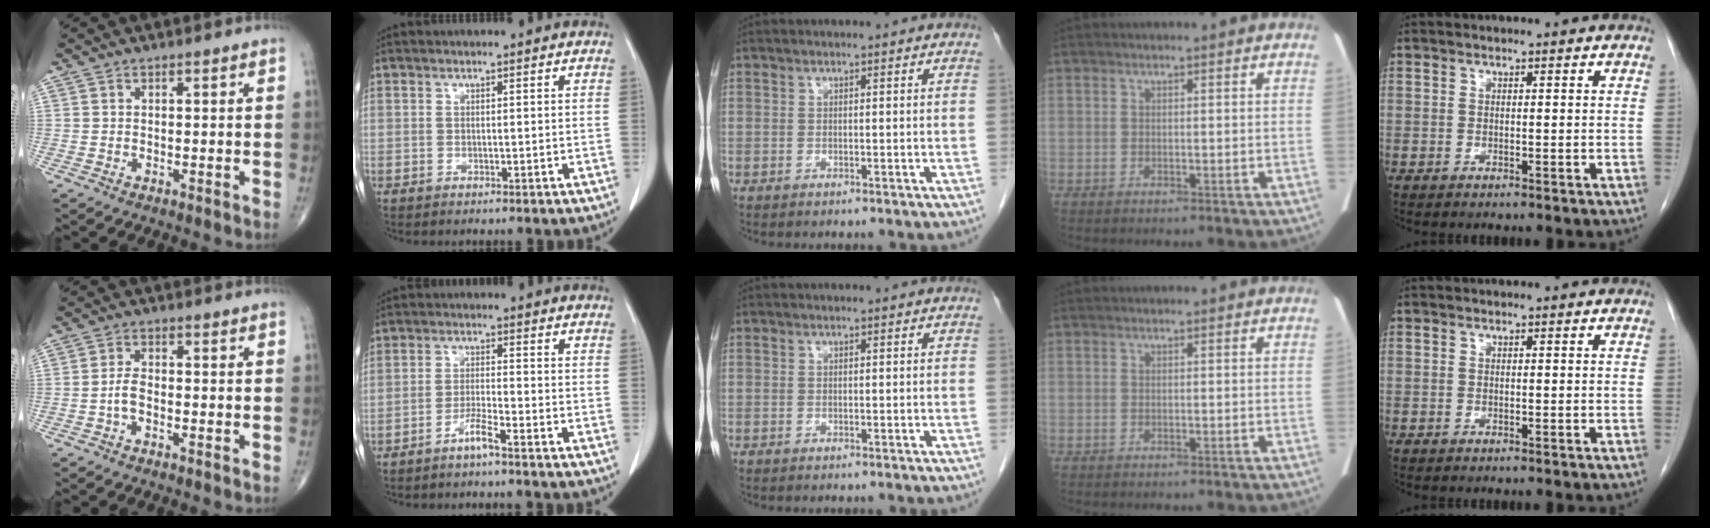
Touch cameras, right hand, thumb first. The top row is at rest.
{"thumb": {"total": 2.8, "force": [-1.1, 1.3, 2.2], "torque": [-0.046, 0.013, -0.026]}, "index": {"total": 3.1, "force": [-2.4, -0.4, 1.9], "torque": [-0.040, -0.003, -0.050]}}